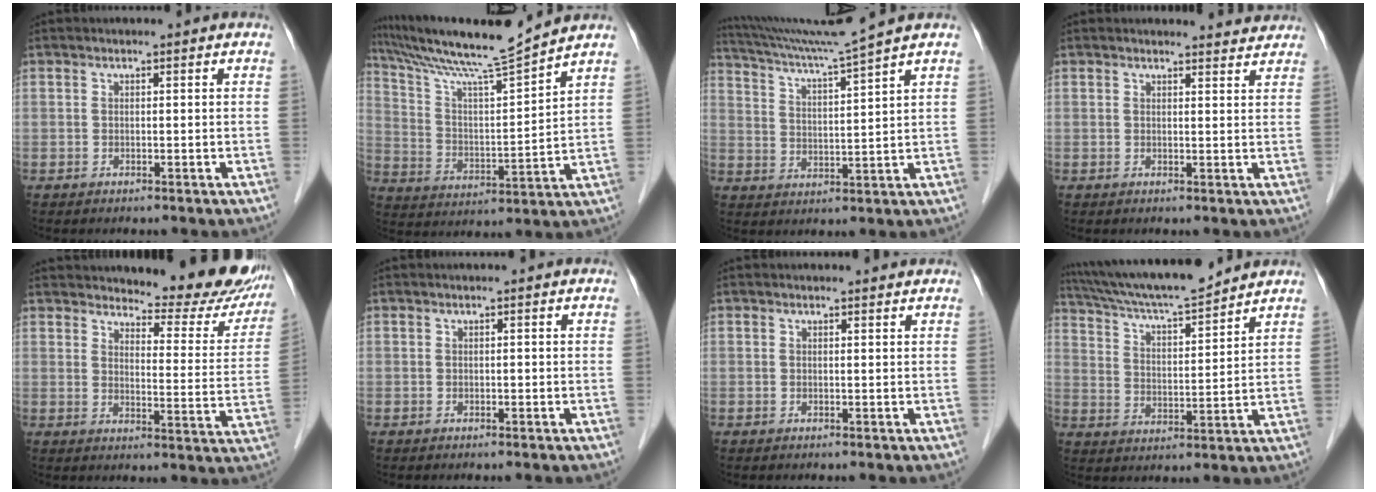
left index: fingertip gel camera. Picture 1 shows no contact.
{"total": 14.2, "force": [12.7, -1.8, 6.1], "torque": [-0.118, -0.004, 0.224]}
{"total": 10.4, "force": [9.1, -3.4, 3.8], "torque": [-0.079, -0.019, 0.165]}
{"total": 3.4, "force": [3.3, 0.4, -0.1], "torque": [-0.005, -0.005, 0.030]}
{"total": 16.2, "force": [14.9, 3.5, 5.4], "torque": [-0.048, -0.057, 0.165]}
{"total": 0.0}
{"total": 1.1, "force": [1.1, 0.1, 0.0], "torque": [-0.012, -0.002, 0.011]}
{"total": 15.6, "force": [14.2, 0.7, 6.4], "torque": [-0.120, 0.012, 0.239]}